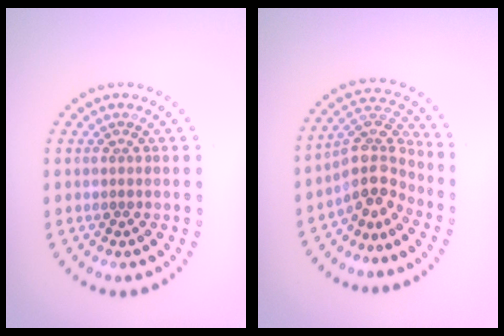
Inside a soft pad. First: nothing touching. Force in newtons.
{"total": 4.2, "press": 3.2, "slide": 2.7}